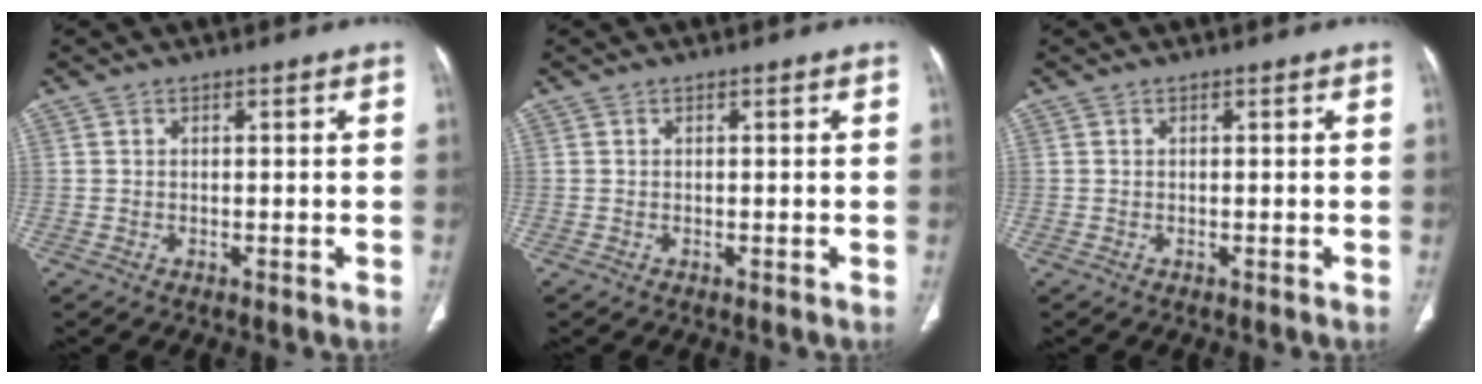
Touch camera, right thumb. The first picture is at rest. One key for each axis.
{"total": 0.0}
{"total": 0.0}